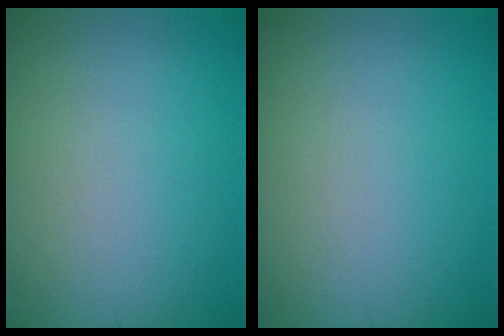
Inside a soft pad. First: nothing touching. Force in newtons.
{"total": 0.0}